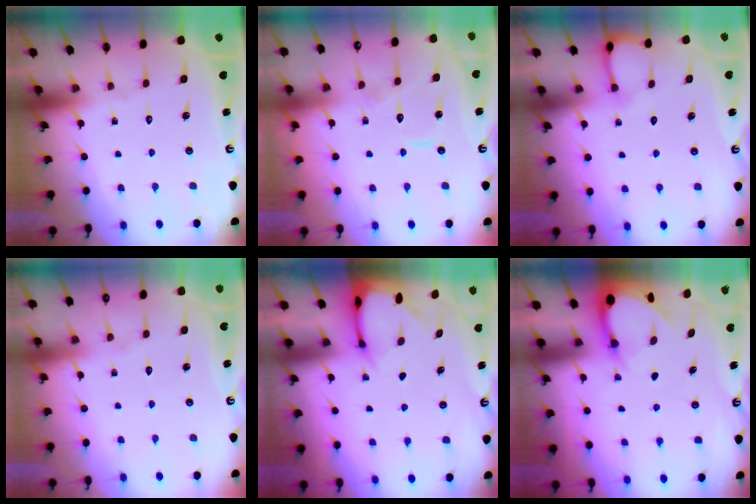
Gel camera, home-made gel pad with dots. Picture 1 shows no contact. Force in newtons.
{"total": 7.1, "press": 7.1, "slide": 0.7}
{"total": 4.3, "press": 4.3, "slide": 0.4}
{"total": 2.7, "press": 2.6, "slide": 0.5}
{"total": 2.4, "press": 2.4, "slide": 0.3}
{"total": 3.1, "press": 3.1, "slide": 0.1}